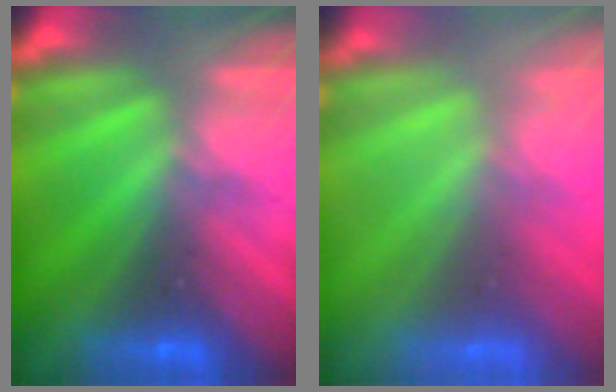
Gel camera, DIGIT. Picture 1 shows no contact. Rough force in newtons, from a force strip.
{"total": 7.9}